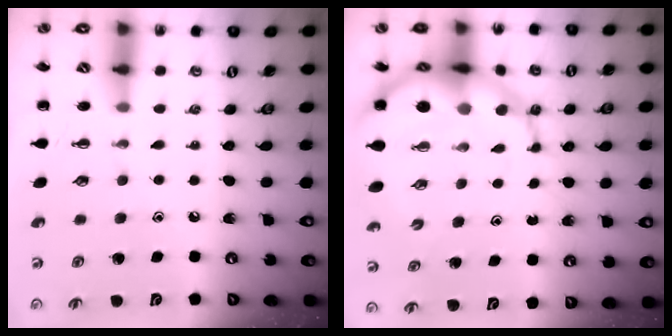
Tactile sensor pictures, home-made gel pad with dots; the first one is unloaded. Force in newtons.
{"total": 11.5, "press": 11.1, "slide": 3.2}